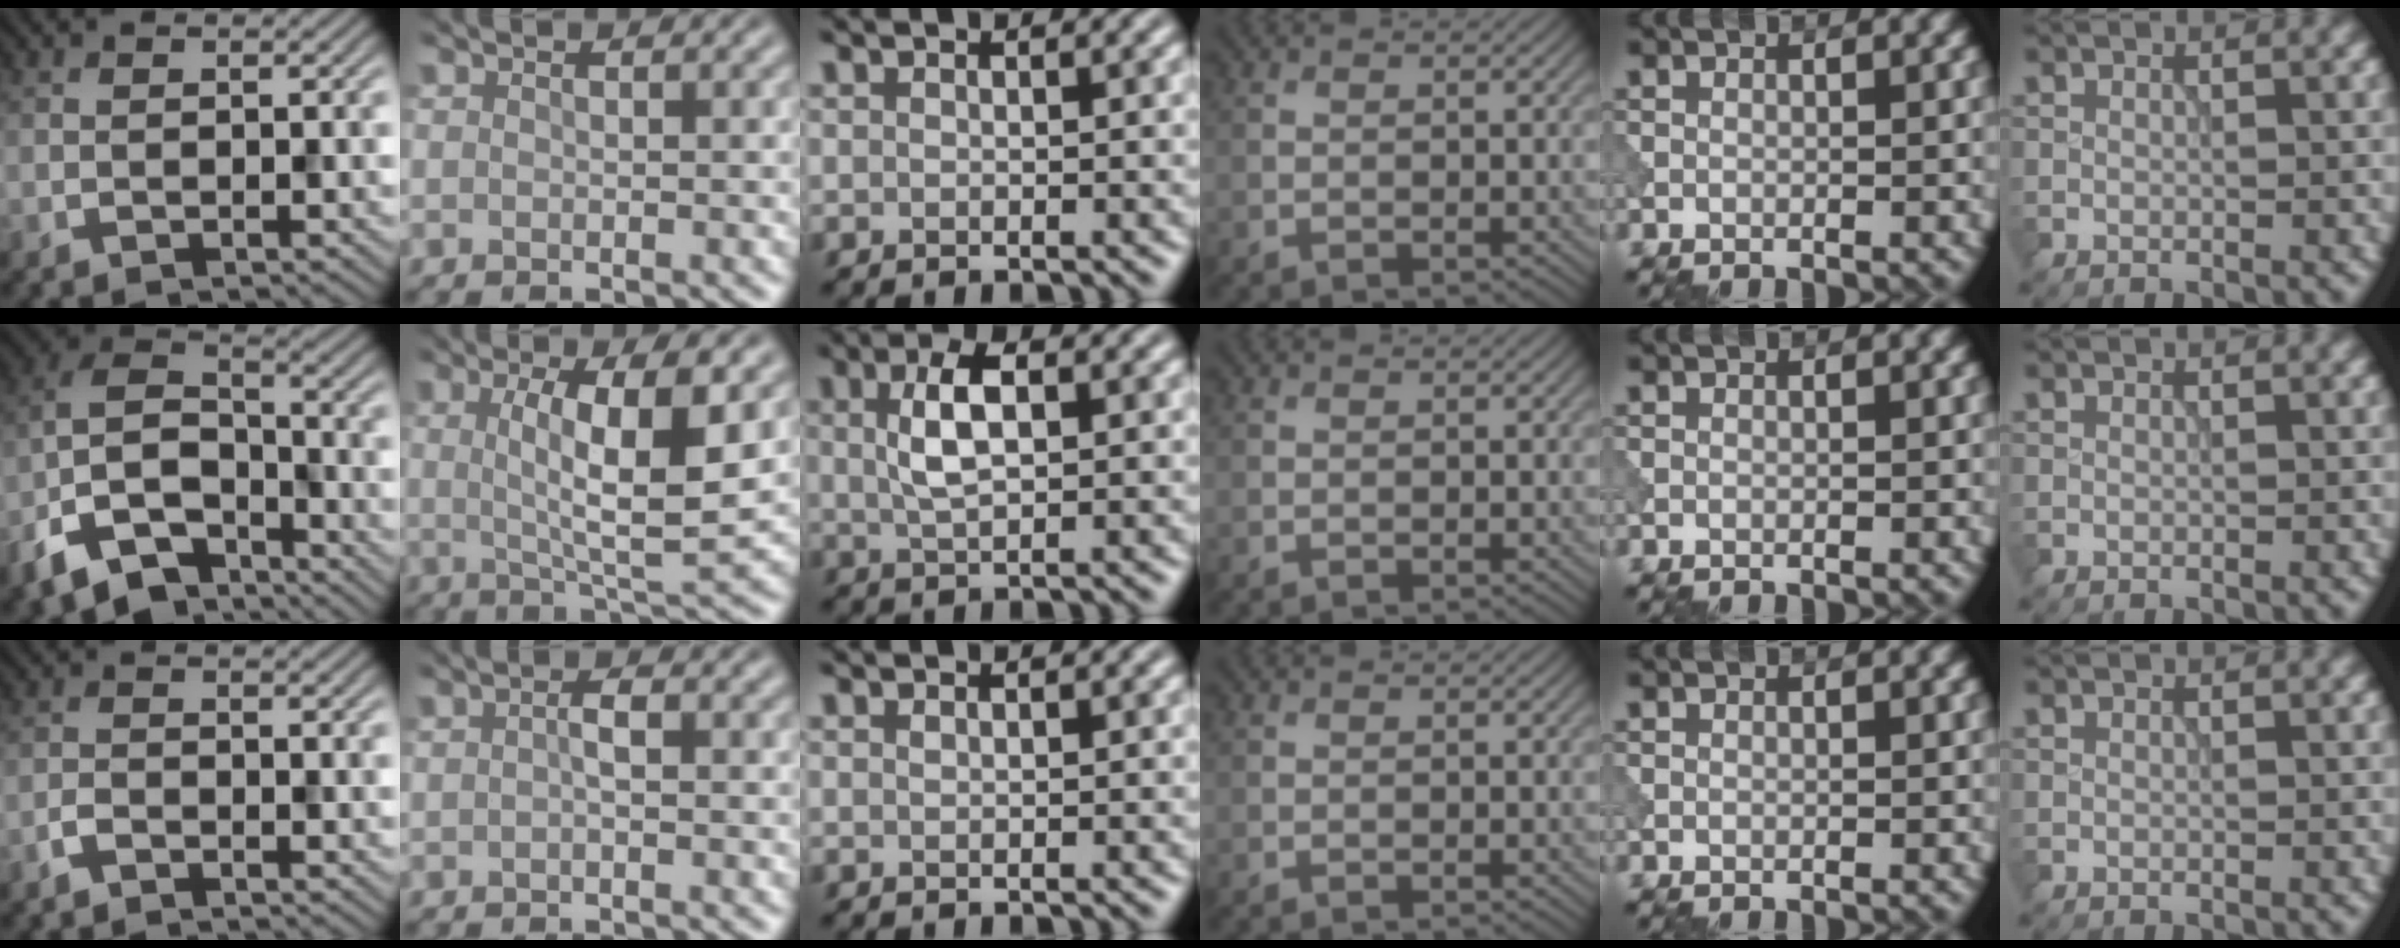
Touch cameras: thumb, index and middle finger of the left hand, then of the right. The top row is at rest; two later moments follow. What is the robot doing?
{"motion": "dispense", "object": "pipette"}